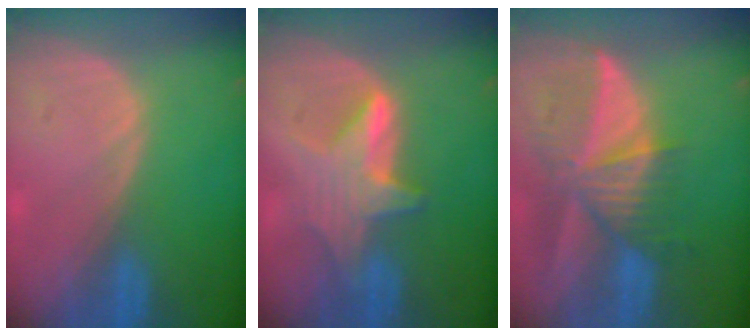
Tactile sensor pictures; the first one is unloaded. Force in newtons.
{"total": 6.5, "press": 6.4, "slide": 0.8}
{"total": 9.9, "press": 8.7, "slide": 4.7}